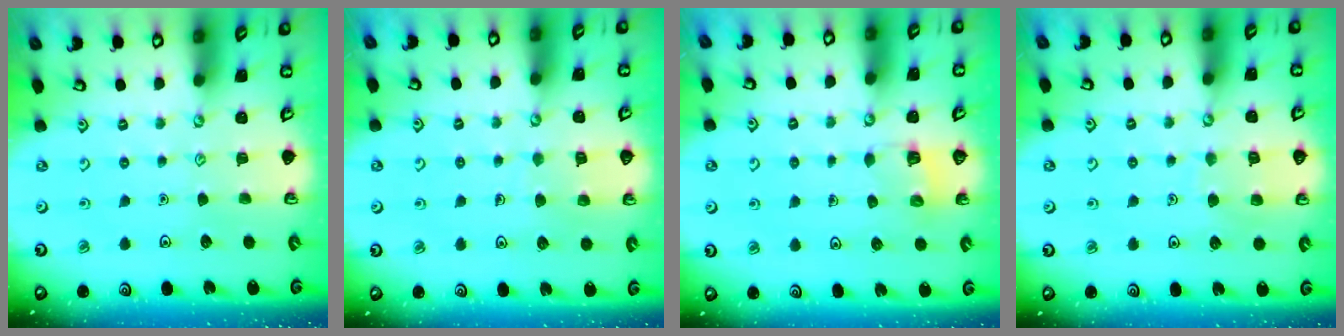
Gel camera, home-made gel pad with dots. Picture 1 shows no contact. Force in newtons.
{"total": 5.2, "press": 5.2, "slide": 0.4}
{"total": 4.6, "press": 4.6, "slide": 0.3}
{"total": 7.0, "press": 7.0, "slide": 0.5}